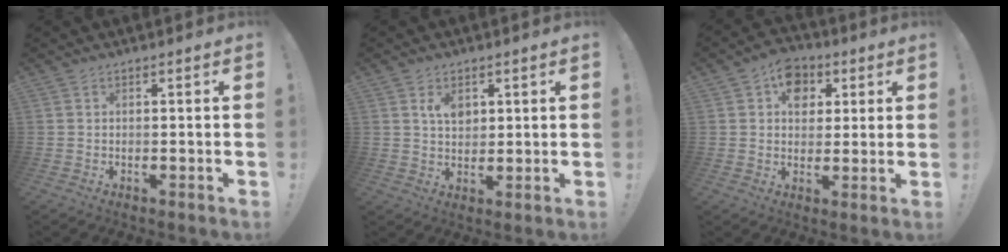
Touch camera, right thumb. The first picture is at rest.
{"total": 5.0, "force": [2.2, 3.5, 2.9], "torque": [-0.047, -0.004, 0.040]}
{"total": 9.7, "force": [3.7, 7.7, 4.6], "torque": [-0.062, -0.008, 0.070]}